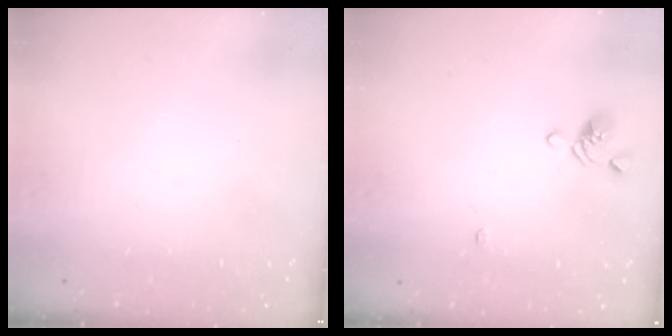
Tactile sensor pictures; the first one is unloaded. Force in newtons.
{"total": 0.8, "press": 0.8, "slide": 0.4}